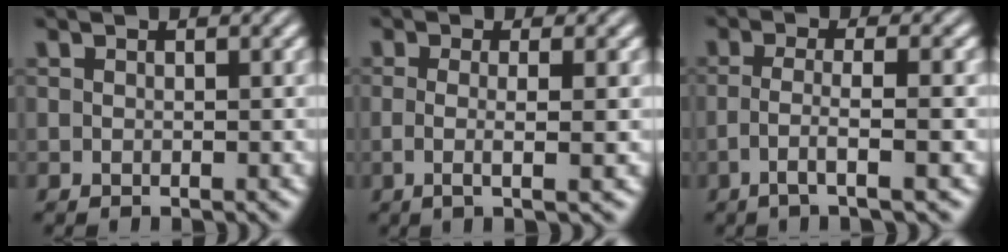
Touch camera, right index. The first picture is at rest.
{"total": 2.6, "force": [-0.4, -0.8, 2.4], "torque": [-0.048, -0.012, -0.001]}
{"total": 3.3, "force": [-1.5, -0.7, 2.8], "torque": [-0.058, -0.017, -0.016]}